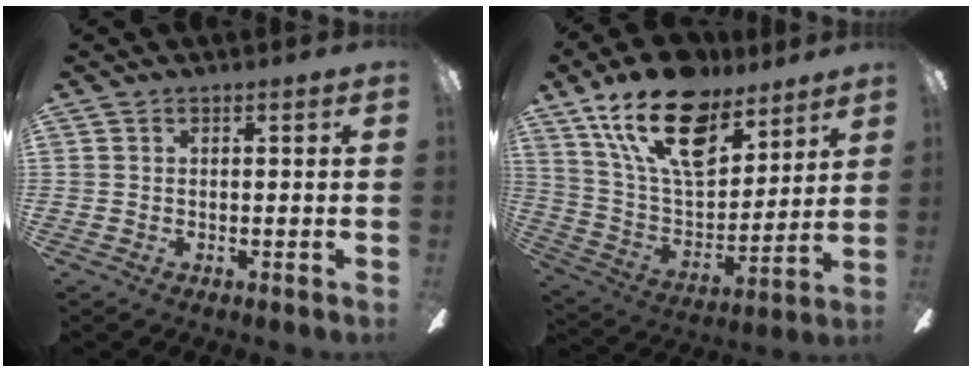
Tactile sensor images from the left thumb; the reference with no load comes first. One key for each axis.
{"total": 21.5, "fx": 13.7, "fy": 10.8, "fz": 12.6, "tx": -0.226, "ty": -0.076, "tz": 0.242}